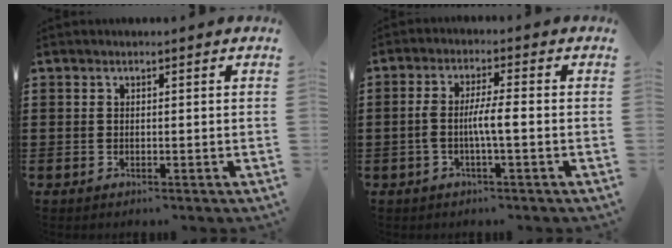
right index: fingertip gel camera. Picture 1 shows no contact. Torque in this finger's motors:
{"motor_torque": [0.81, -0.50, 0.58, 0.17]}